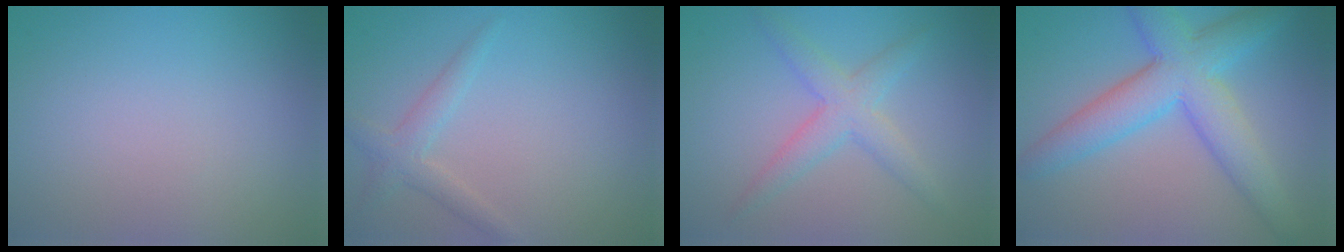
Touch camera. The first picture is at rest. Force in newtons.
{"total": 1.9, "press": 1.9, "slide": 0.0}
{"total": 2.3, "press": 2.3, "slide": 0.1}
{"total": 7.2, "press": 7.2, "slide": 0.1}